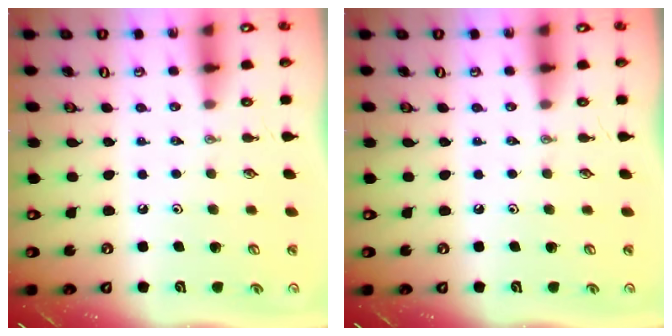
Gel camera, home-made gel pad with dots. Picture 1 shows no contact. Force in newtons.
{"total": 0.0}